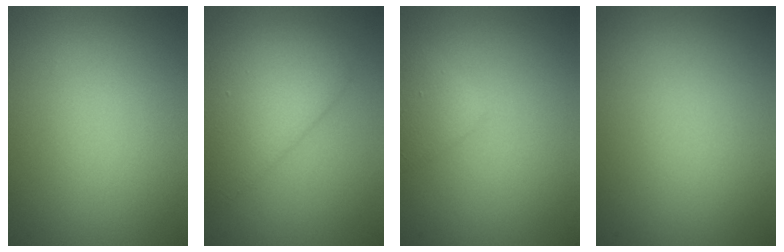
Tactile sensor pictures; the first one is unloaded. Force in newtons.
{"total": 4.3, "press": 4.3, "slide": 0.3}
{"total": 1.7, "press": 1.6, "slide": 0.1}
{"total": 0.0}